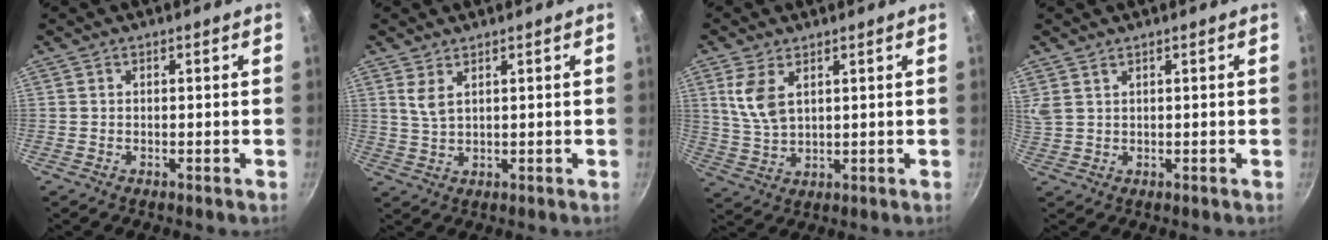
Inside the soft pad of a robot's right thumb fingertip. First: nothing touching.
{"total": 3.3, "force": [1.8, 1.4, 2.5], "torque": [-0.048, -0.015, 0.038]}
{"total": 7.1, "force": [2.9, 3.8, 5.3], "torque": [-0.100, -0.019, 0.063]}
{"total": 3.5, "force": [2.4, 1.8, 1.8], "torque": [-0.034, 0.000, 0.053]}